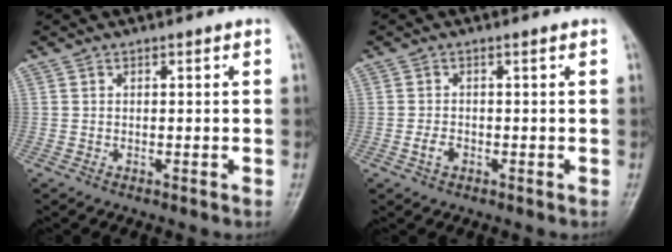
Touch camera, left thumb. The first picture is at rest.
{"total": 1.9, "force": [-0.5, 1.2, 1.4], "torque": [-0.022, 0.006, -0.006]}